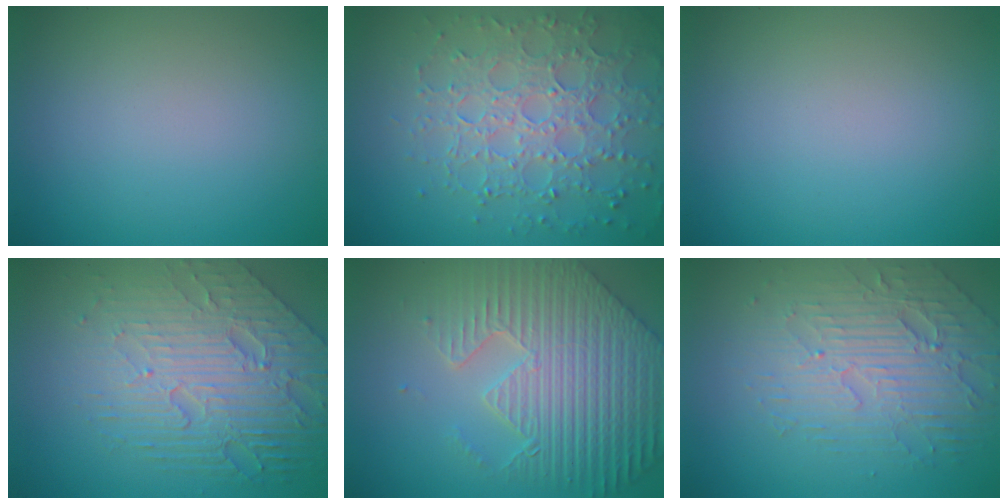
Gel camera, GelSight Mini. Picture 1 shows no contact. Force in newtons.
{"total": 6.5, "press": 5.3, "slide": 3.9}
{"total": 0.0}
{"total": 8.4, "press": 5.6, "slide": 6.2}
{"total": 8.4, "press": 6.5, "slide": 5.3}
{"total": 4.5, "press": 3.9, "slide": 2.2}